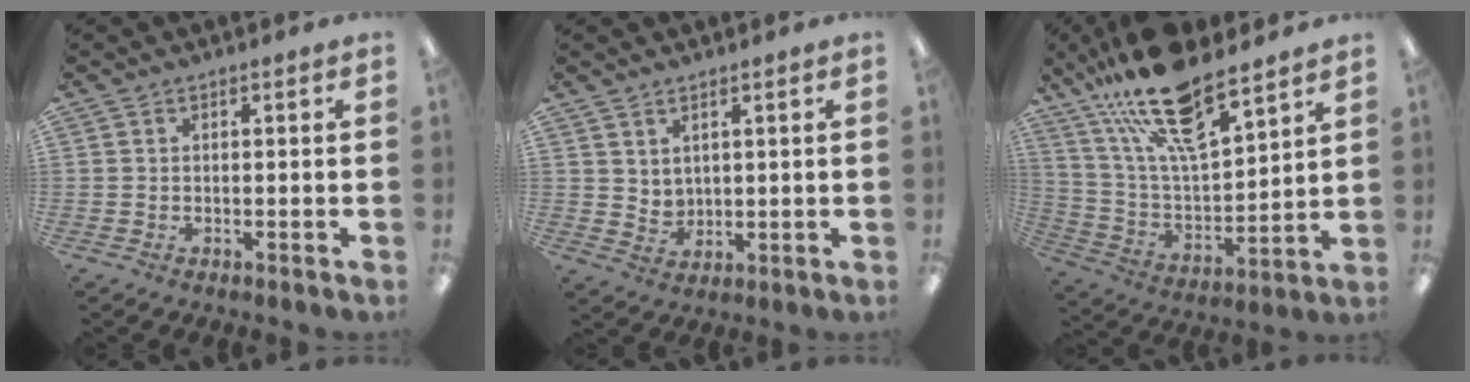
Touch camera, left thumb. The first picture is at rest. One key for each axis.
{"total": 3.7, "fx": 3.1, "fy": 2.1, "fz": 0.0, "tx": -0.003, "ty": -0.022, "tz": 0.057}
{"total": 21.1, "fx": 15.3, "fy": 6.9, "fz": 12.7, "tx": -0.238, "ty": -0.084, "tz": 0.268}